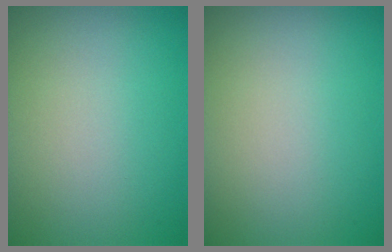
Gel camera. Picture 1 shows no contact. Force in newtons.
{"total": 0.0}